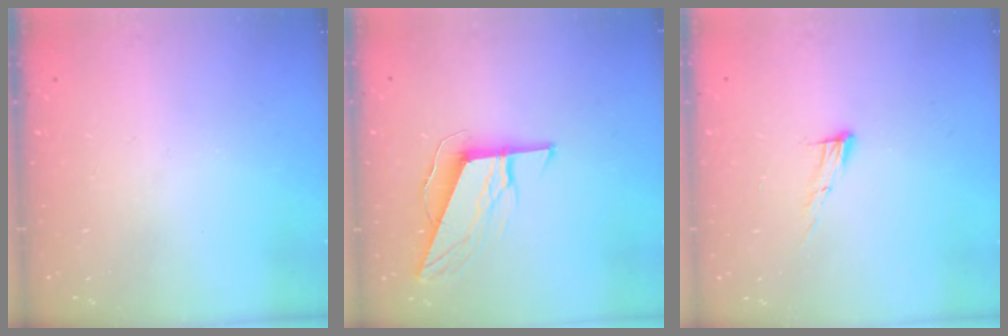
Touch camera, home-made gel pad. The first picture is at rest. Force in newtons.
{"total": 10.1, "press": 10.0, "slide": 1.6}
{"total": 8.1, "press": 7.9, "slide": 1.6}